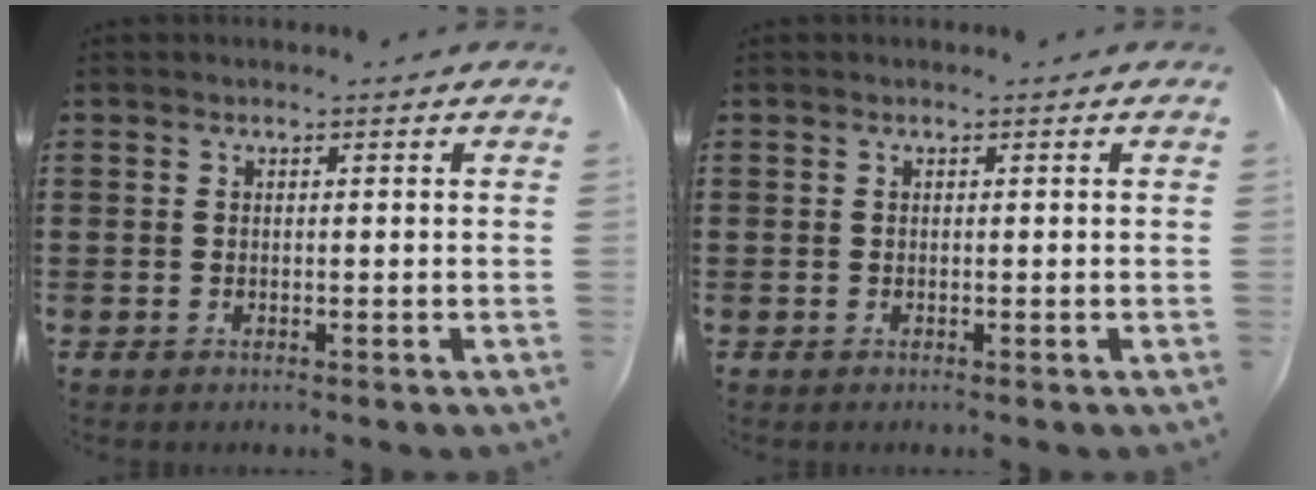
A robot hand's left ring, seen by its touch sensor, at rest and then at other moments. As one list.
[{"total": 0.0}]